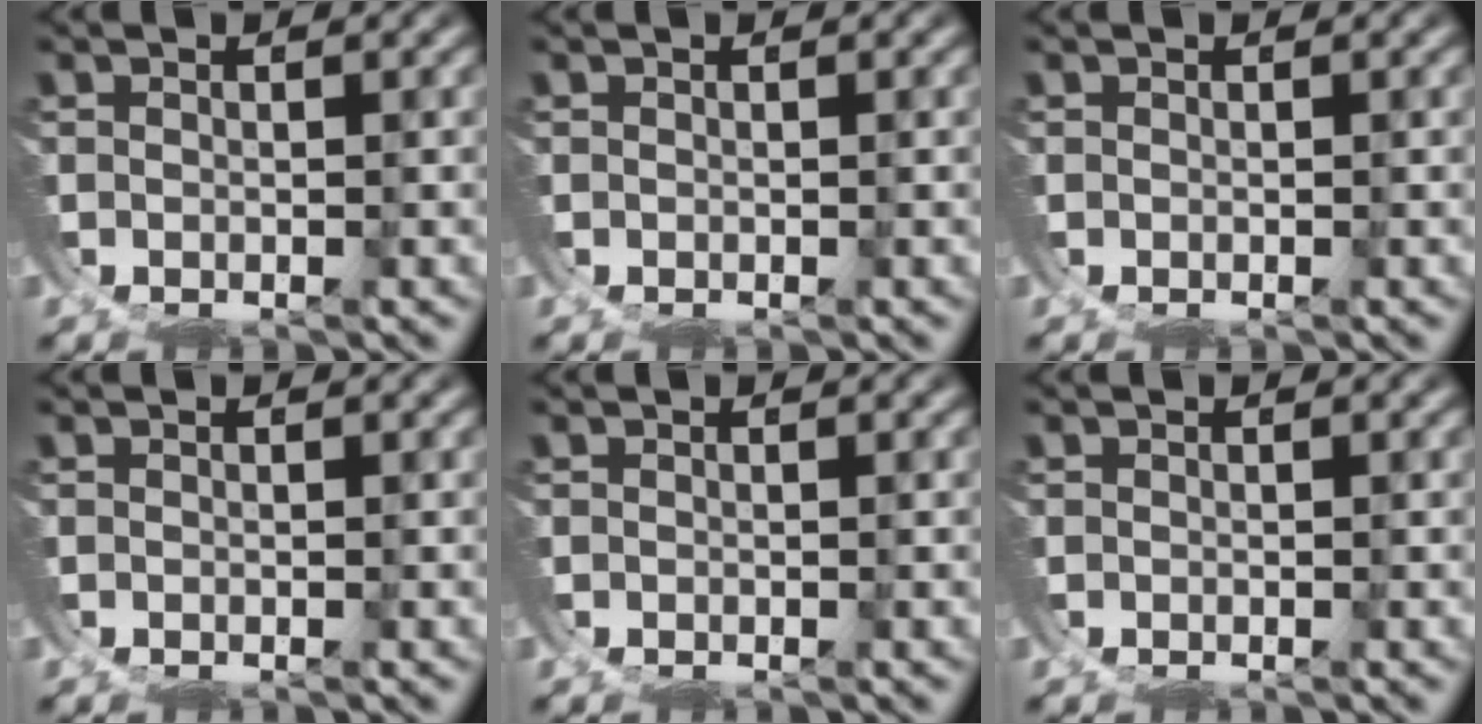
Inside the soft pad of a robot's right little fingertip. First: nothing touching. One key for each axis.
{"total": 0.0}
{"total": 0.0}
{"total": 0.0}
{"total": 0.0}
{"total": 0.0}